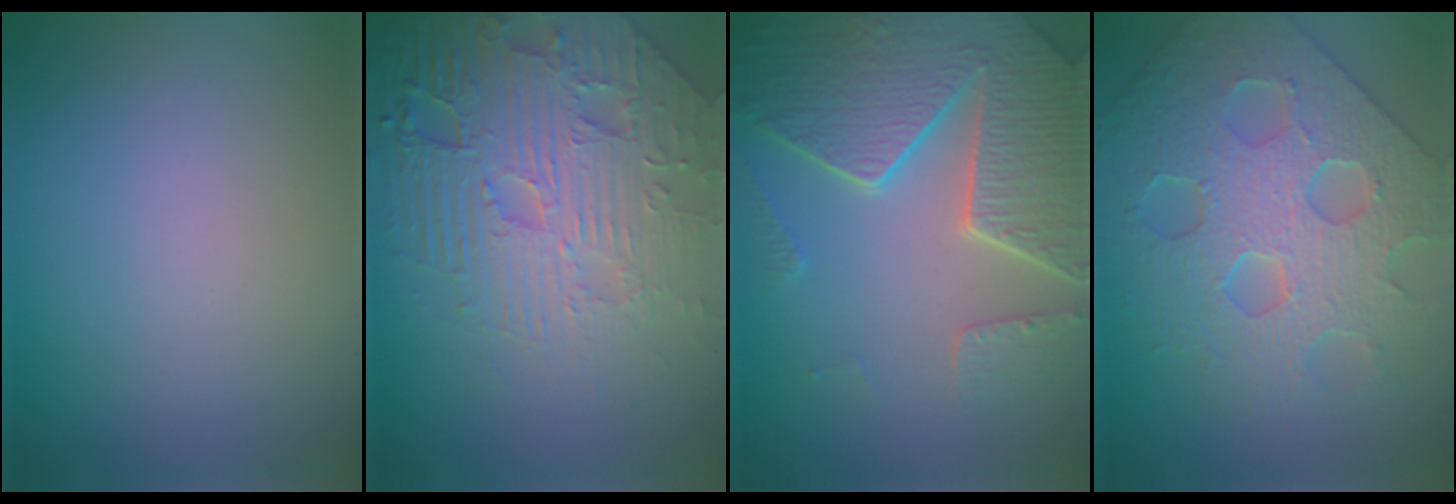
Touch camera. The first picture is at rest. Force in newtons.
{"total": 7.9, "press": 6.1, "slide": 5.0}
{"total": 8.4, "press": 6.1, "slide": 5.8}
{"total": 7.7, "press": 6.5, "slide": 4.0}